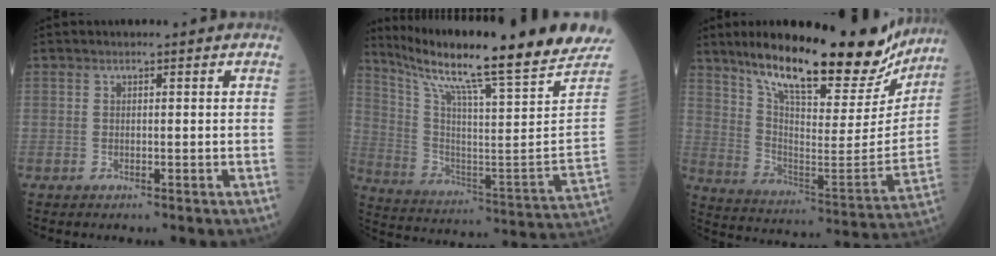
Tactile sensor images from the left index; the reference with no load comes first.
{"total": 26.2, "force": [21.1, -1.0, 15.5], "torque": [-0.263, -0.059, 0.314]}
{"total": 24.8, "force": [19.8, 5.9, 13.7], "torque": [-0.217, -0.021, 0.295]}